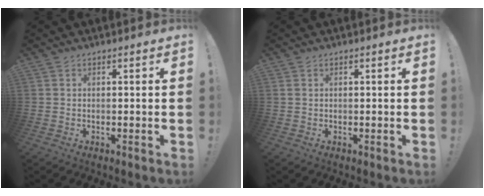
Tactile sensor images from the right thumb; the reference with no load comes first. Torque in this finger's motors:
{"motor_torque": [0.04, -0.30, 0.24, -0.04, 0.00]}